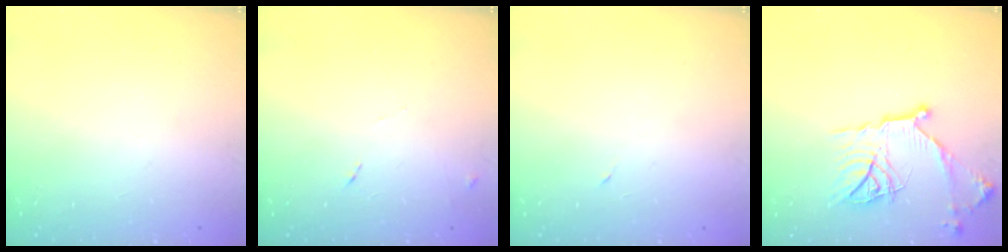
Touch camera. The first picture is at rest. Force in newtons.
{"total": 4.7, "press": 4.7, "slide": 0.6}
{"total": 3.1, "press": 2.9, "slide": 1.1}
{"total": 16.2, "press": 16.2, "slide": 0.4}